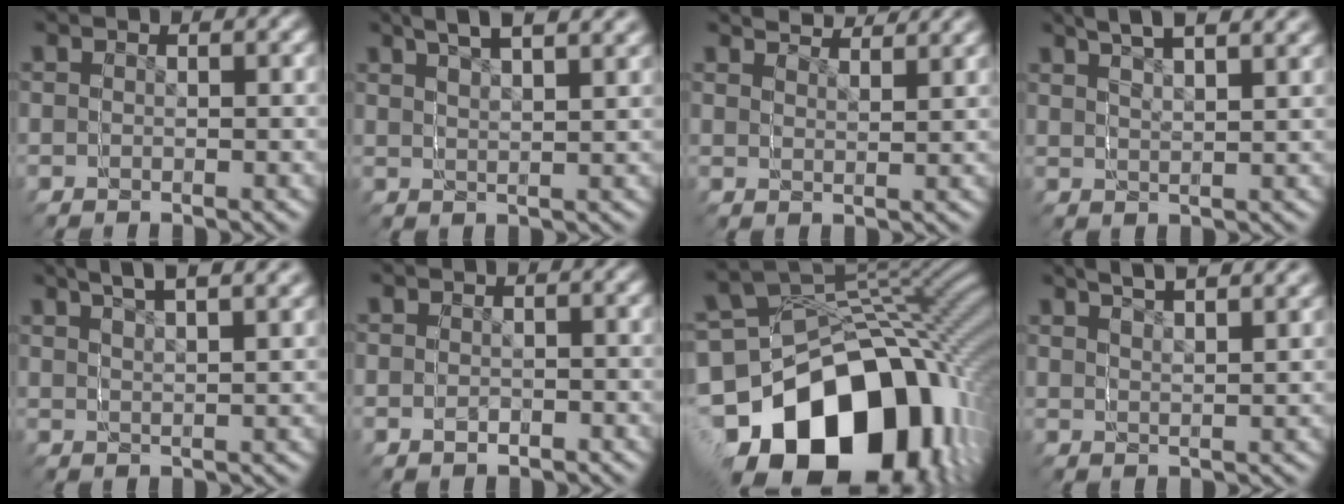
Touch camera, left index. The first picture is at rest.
{"total": 2.9, "force": [2.8, -0.2, 0.5], "torque": [-0.016, 0.015, 0.039]}
{"total": 2.7, "force": [2.7, 0.6, 0.4], "torque": [-0.004, 0.008, 0.040]}
{"total": 3.4, "force": [3.2, 0.6, 1.0], "torque": [-0.026, 0.012, 0.045]}
{"total": 2.9, "force": [2.8, 0.0, 0.9], "torque": [-0.022, 0.013, 0.039]}
{"total": 1.1, "force": [0.3, 0.6, -0.8], "torque": [0.003, -0.012, 0.008]}
{"total": 16.8, "force": [-6.9, 11.9, 9.7], "torque": [-0.176, -0.052, -0.085]}
{"total": 2.9, "force": [2.9, 0.3, 0.4], "torque": [-0.016, 0.011, 0.042]}